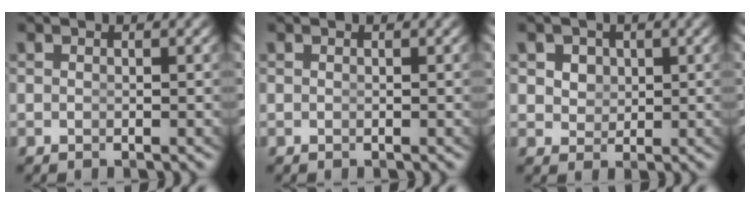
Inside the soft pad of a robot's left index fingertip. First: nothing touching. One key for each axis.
{"total": 0.0}
{"total": 2.9, "fx": 1.3, "fy": 2.3, "fz": 1.3, "tx": -0.025, "ty": -0.013, "tz": 0.032}